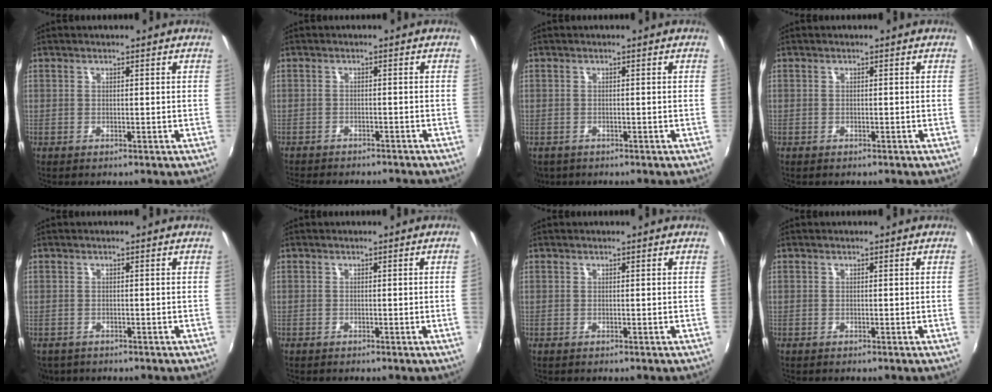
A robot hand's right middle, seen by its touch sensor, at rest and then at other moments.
{"total": 7.9, "force": [-7.2, 1.7, 2.9], "torque": [-0.072, -0.017, -0.106]}
{"total": 3.7, "force": [-2.2, 2.6, 1.6], "torque": [-0.036, -0.014, -0.030]}
{"total": 0.7, "force": [-0.6, 0.3, 0.2], "torque": [-0.005, -0.001, -0.009]}
{"total": 3.7, "force": [-2.4, 2.4, 1.4], "torque": [-0.035, -0.014, -0.035]}
{"total": 1.1, "force": [-0.2, -0.6, 0.8], "torque": [-0.007, -0.008, -0.004]}
{"total": 0.0}
{"total": 0.0}